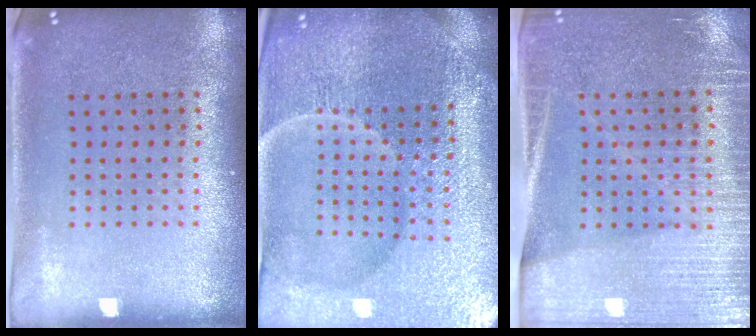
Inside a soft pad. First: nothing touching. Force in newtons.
{"total": 5.9, "press": 5.4, "slide": 2.4}
{"total": 3.4, "press": 3.1, "slide": 1.4}